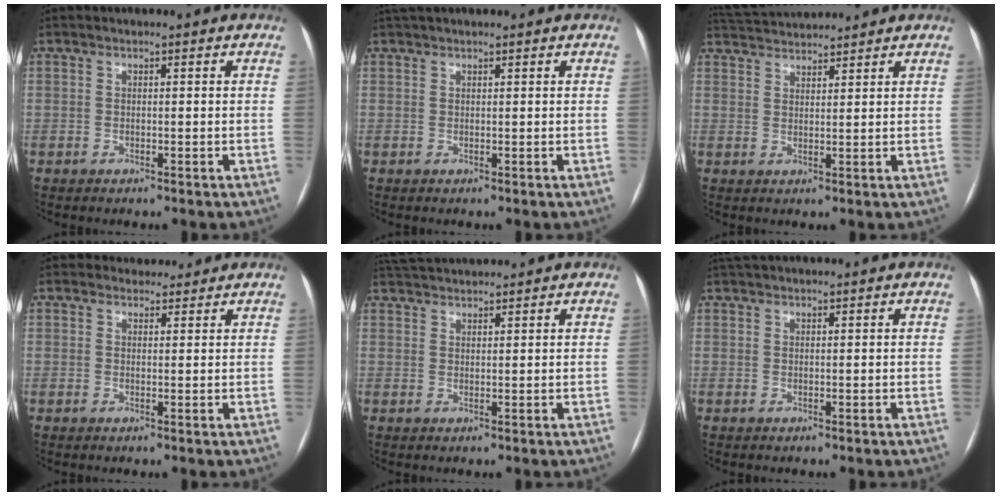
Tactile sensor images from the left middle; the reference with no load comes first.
{"total": 3.0, "force": [2.7, 0.4, 1.2], "torque": [-0.017, 0.039, 0.048]}
{"total": 7.4, "force": [7.2, 0.5, 1.6], "torque": [-0.037, 0.032, 0.121]}
{"total": 3.2, "force": [2.9, 1.3, -0.2], "torque": [0.006, 0.008, 0.035]}
{"total": 6.4, "force": [6.2, 0.5, 1.6], "torque": [-0.033, 0.036, 0.106]}
{"total": 4.4, "force": [4.1, 0.8, 1.6], "torque": [-0.023, 0.043, 0.066]}